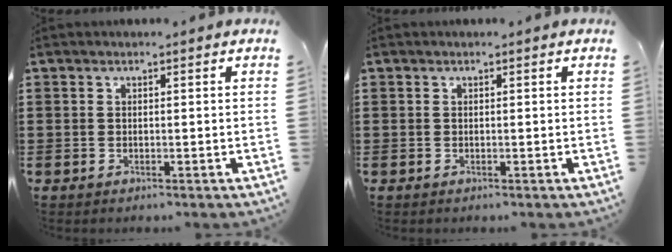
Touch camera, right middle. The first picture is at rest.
{"total": 0.0}